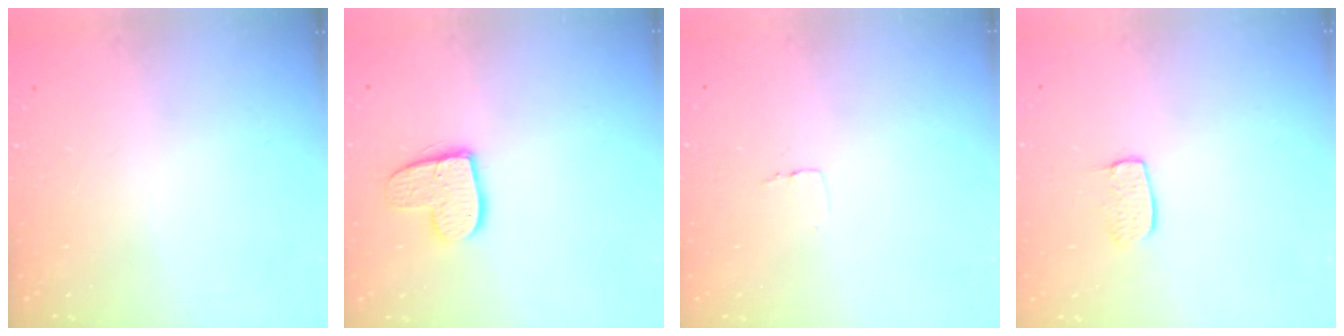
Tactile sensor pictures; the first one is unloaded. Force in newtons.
{"total": 11.6, "press": 11.6, "slide": 1.0}
{"total": 2.6, "press": 2.6, "slide": 0.1}
{"total": 5.6, "press": 5.6, "slide": 0.2}